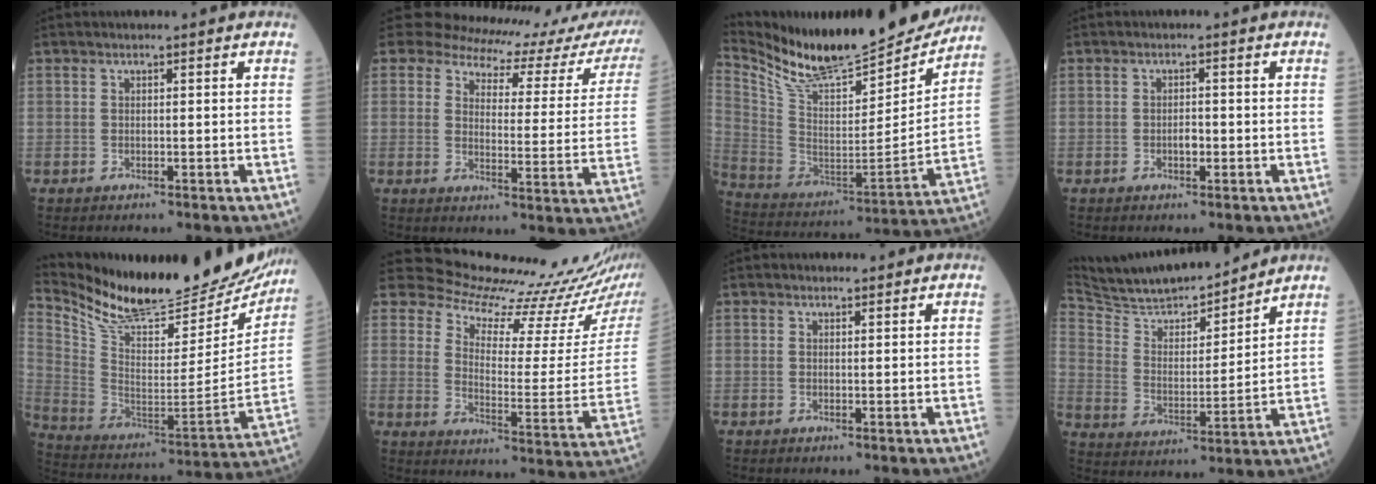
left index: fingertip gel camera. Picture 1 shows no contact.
{"total": 16.1, "force": [15.1, 4.2, 3.8], "torque": [-0.027, -0.071, 0.151]}
{"total": 23.3, "force": [20.8, 4.3, 9.5], "torque": [-0.181, -0.053, 0.335]}
{"total": 1.7, "force": [-0.9, 0.7, 1.1], "torque": [-0.020, -0.002, -0.016]}
{"total": 27.6, "force": [24.8, 6.6, 10.2], "torque": [-0.191, -0.071, 0.364]}
{"total": 16.5, "force": [16.2, -0.1, 2.9], "torque": [-0.052, -0.117, 0.207]}
{"total": 0.0}
{"total": 15.3, "force": [14.1, 2.0, 5.5], "torque": [-0.103, -0.006, 0.245]}